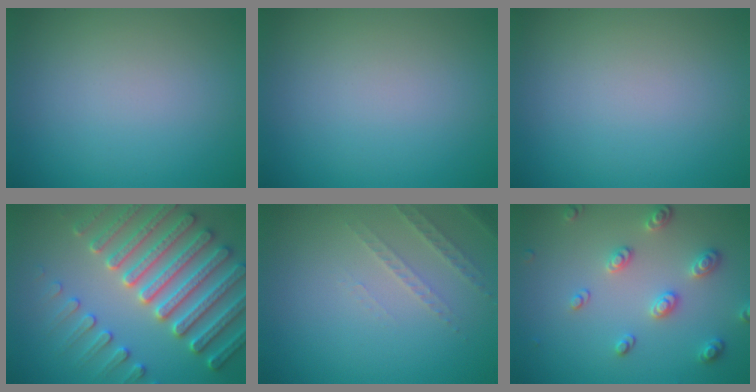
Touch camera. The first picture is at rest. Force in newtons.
{"total": 0.0}
{"total": 0.0}
{"total": 7.5, "press": 7.2, "slide": 2.0}
{"total": 1.9, "press": 1.8, "slide": 0.6}
{"total": 2.9, "press": 2.7, "slide": 1.0}